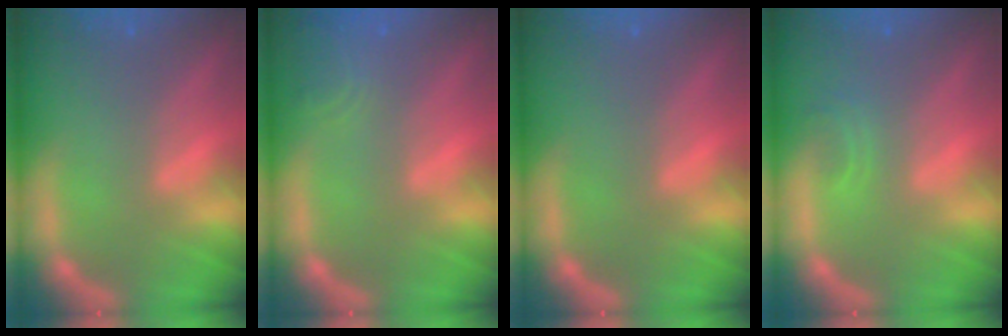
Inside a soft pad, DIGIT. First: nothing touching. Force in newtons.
{"total": 2.9}
{"total": 0.0}
{"total": 1.4}